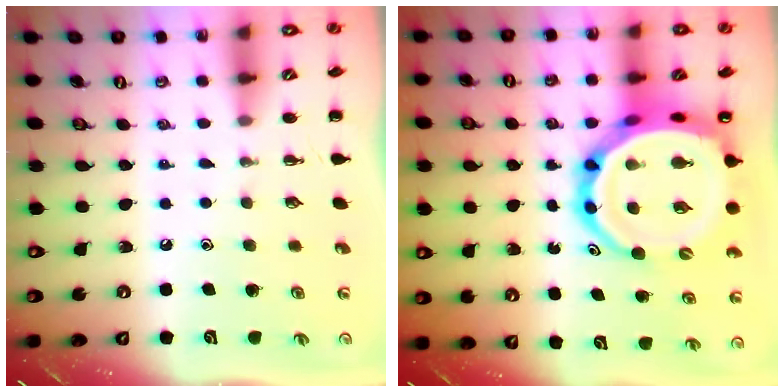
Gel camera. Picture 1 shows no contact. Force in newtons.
{"total": 19.8, "press": 19.1, "slide": 5.2}